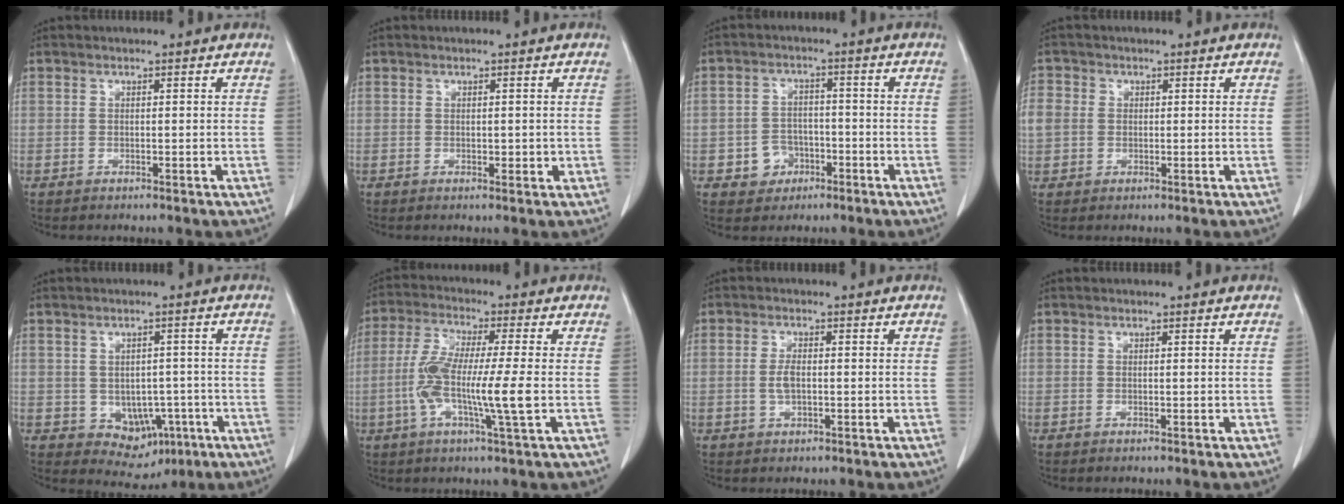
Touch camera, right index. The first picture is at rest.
{"total": 1.5, "force": [0.0, 0.9, 1.2], "torque": [-0.014, -0.002, 0.002]}
{"total": 4.7, "force": [-2.0, 4.1, 1.2], "torque": [-0.014, 0.011, -0.025]}
{"total": 6.3, "force": [0.8, 5.7, 2.6], "torque": [-0.082, 0.019, 0.019]}
{"total": 6.5, "force": [-1.9, 5.0, 3.7], "torque": [-0.041, 0.007, -0.011]}
{"total": 10.7, "force": [-1.6, 0.3, 10.5], "torque": [-0.206, -0.006, -0.040]}
{"total": 2.5, "force": [-0.4, 1.0, 2.2], "torque": [-0.049, 0.001, -0.005]}
{"total": 0.0}